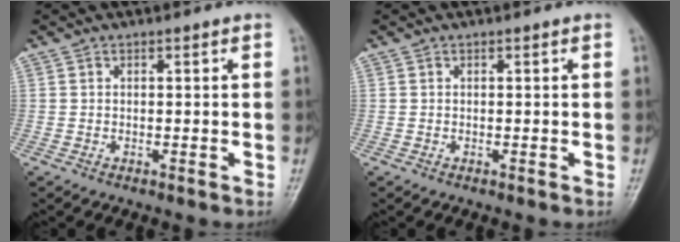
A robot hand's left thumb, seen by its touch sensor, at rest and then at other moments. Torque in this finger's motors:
{"motor_torque": [1.40, 1.30, -0.15, -0.06, 0.00]}